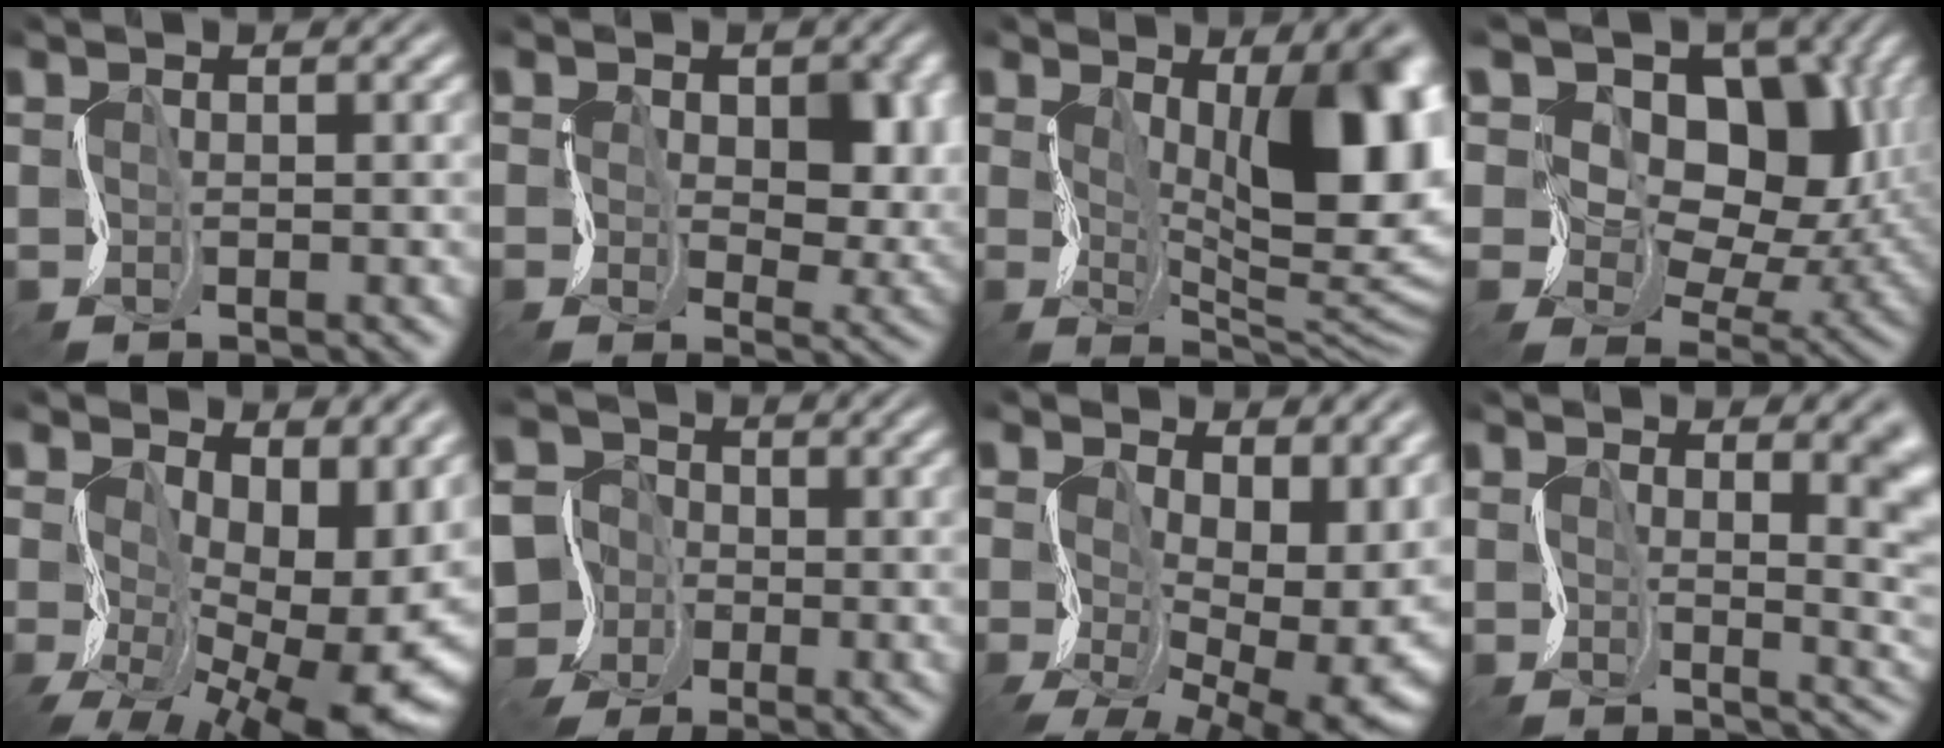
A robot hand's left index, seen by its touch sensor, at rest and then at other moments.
{"total": 4.3, "force": [0.9, 3.0, 2.9], "torque": [-0.046, -0.022, 0.010]}
{"total": 10.5, "force": [1.7, 3.6, 9.7], "torque": [-0.103, -0.010, 0.018]}
{"total": 12.2, "force": [4.3, 8.0, 8.1], "torque": [-0.116, 0.019, 0.047]}
{"total": 12.4, "force": [-1.4, 6.5, 10.5], "torque": [-0.142, -0.037, -0.014]}
{"total": 8.5, "force": [-4.3, 7.0, 2.0], "torque": [-0.051, -0.009, -0.114]}
{"total": 10.7, "force": [-0.2, 6.1, 8.8], "torque": [-0.129, -0.040, 0.008]}
{"total": 6.1, "force": [2.5, 2.2, 5.2], "torque": [-0.041, 0.006, 0.028]}